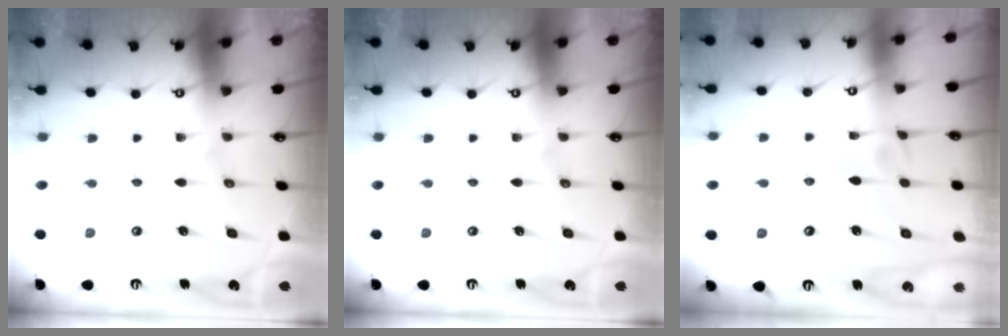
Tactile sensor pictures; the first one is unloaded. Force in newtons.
{"total": 0.0}
{"total": 2.7, "press": 2.7, "slide": 0.4}